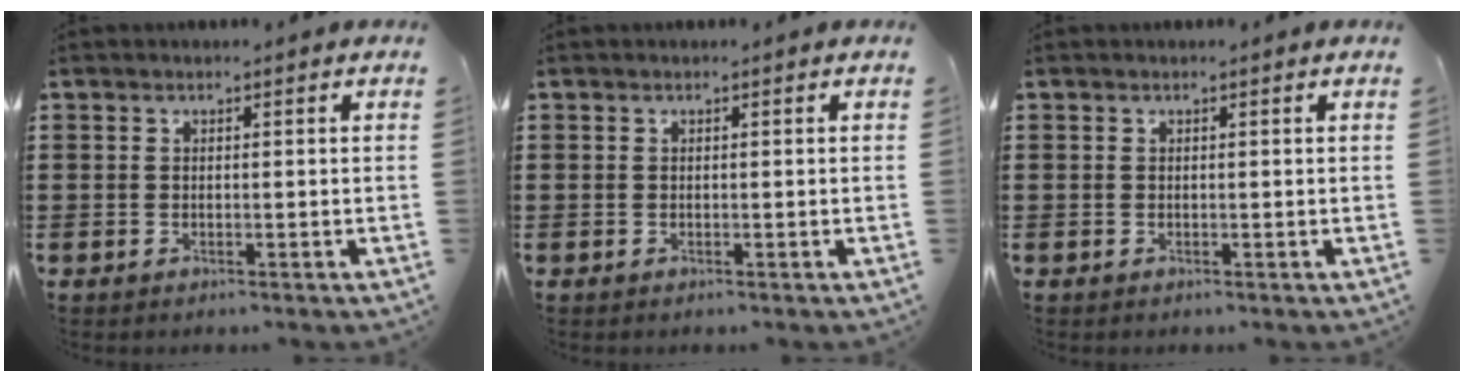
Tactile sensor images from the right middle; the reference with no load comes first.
{"total": 0.0}
{"total": 0.0}